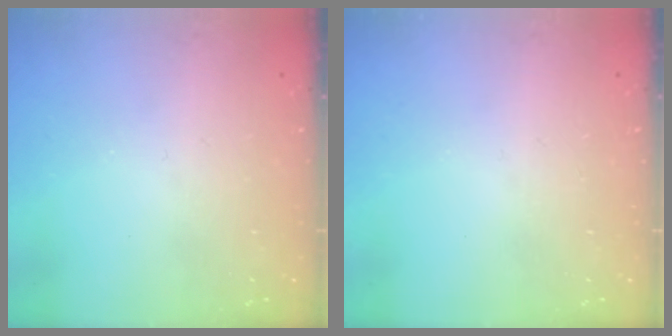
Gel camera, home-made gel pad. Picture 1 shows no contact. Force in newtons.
{"total": 0.0}